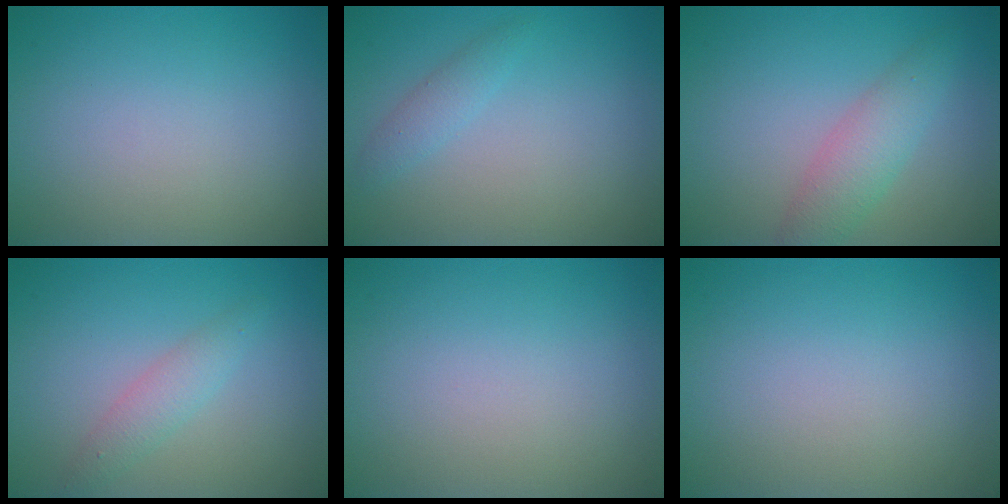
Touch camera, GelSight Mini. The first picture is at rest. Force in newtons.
{"total": 1.5, "press": 1.4, "slide": 0.1}
{"total": 3.3, "press": 3.3, "slide": 0.1}
{"total": 2.0, "press": 2.0, "slide": 0.0}
{"total": 0.0}
{"total": 0.0}